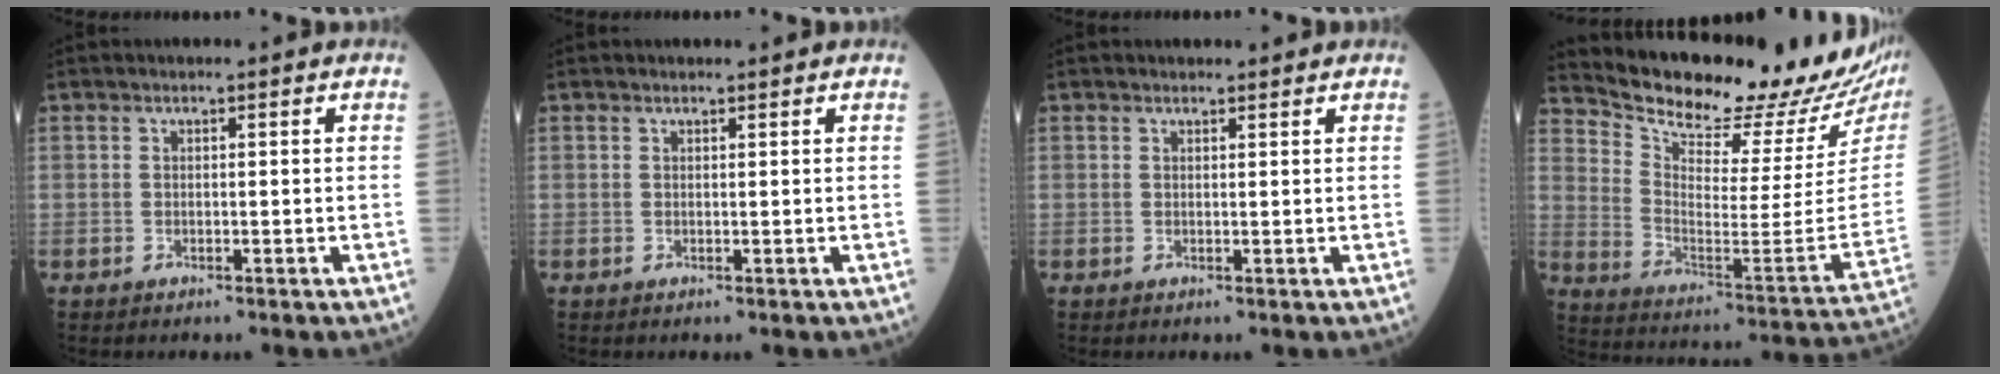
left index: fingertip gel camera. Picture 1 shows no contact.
{"total": 1.0, "force": [1.0, 0.1, 0.2], "torque": [-0.008, 0.006, 0.017]}
{"total": 2.1, "force": [2.0, 0.5, 0.3], "torque": [-0.008, 0.009, 0.026]}
{"total": 23.0, "force": [21.0, 2.2, 9.0], "torque": [-0.164, -0.097, 0.298]}